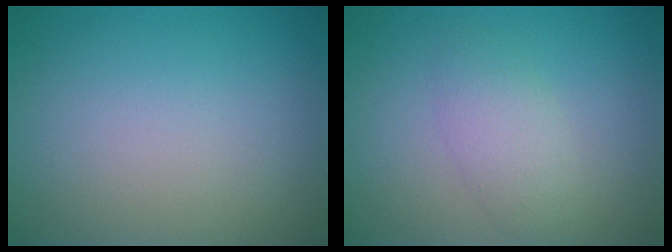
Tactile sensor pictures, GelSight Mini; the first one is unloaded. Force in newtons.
{"total": 2.6, "press": 2.6, "slide": 0.1}